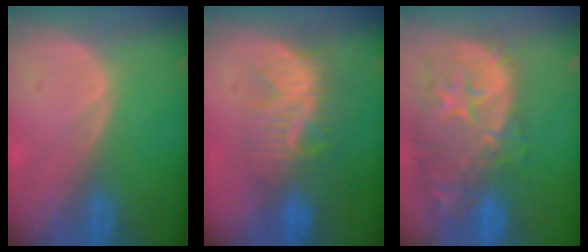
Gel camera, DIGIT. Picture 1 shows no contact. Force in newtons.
{"total": 8.3, "press": 8.0, "slide": 2.4}
{"total": 14.9, "press": 12.0, "slide": 8.9}